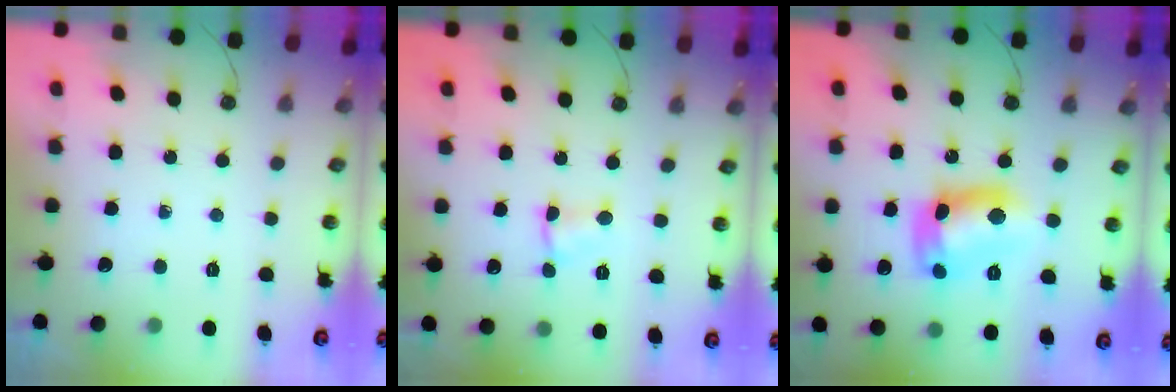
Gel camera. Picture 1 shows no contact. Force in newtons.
{"total": 1.7, "press": 1.7, "slide": 0.3}
{"total": 12.7, "press": 12.7, "slide": 1.0}